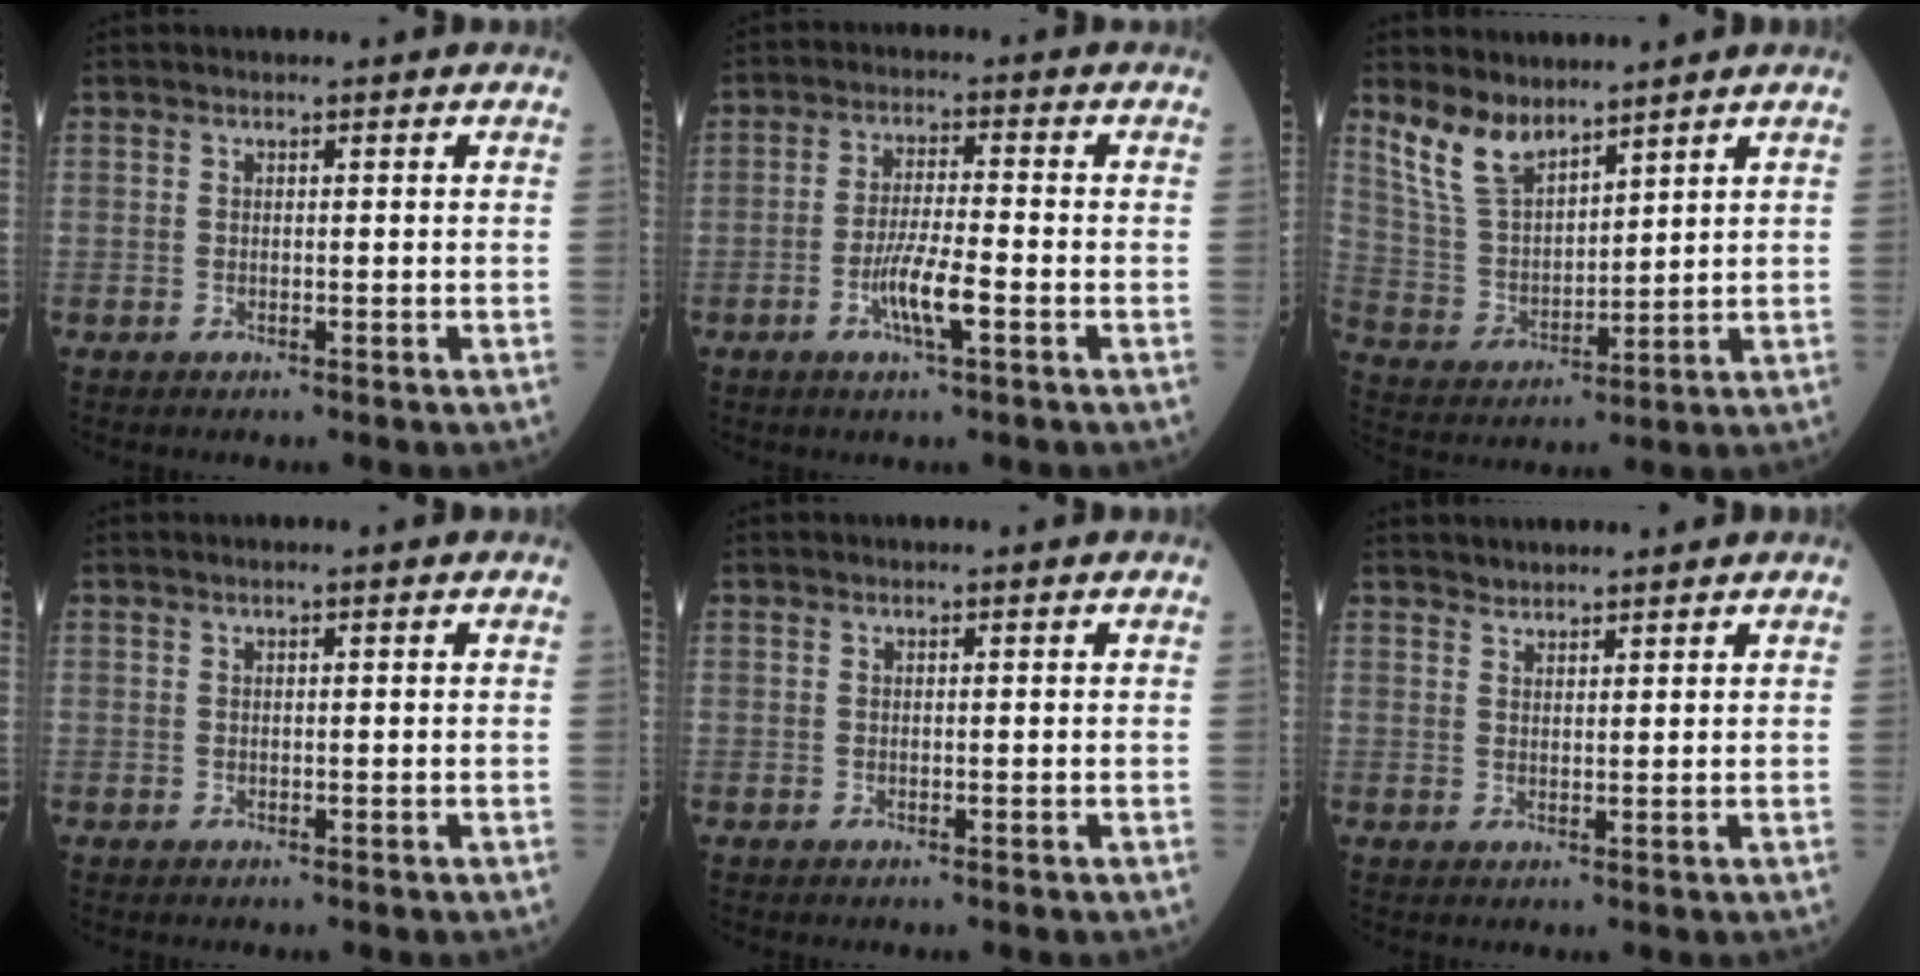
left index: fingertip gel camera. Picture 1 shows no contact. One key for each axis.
{"total": 5.8, "fx": -2.4, "fy": 0.4, "fz": 5.2, "tx": -0.103, "ty": -0.005, "tz": -0.048}
{"total": 8.4, "fx": 6.9, "fy": 3.3, "fz": 3.6, "tx": -0.081, "ty": 0.009, "tz": 0.154}
{"total": 0.0}
{"total": 0.0}
{"total": 2.8, "fx": 2.8, "fy": 0.4, "fz": 0.3, "tx": -0.006, "ty": 0.026, "tz": 0.049}